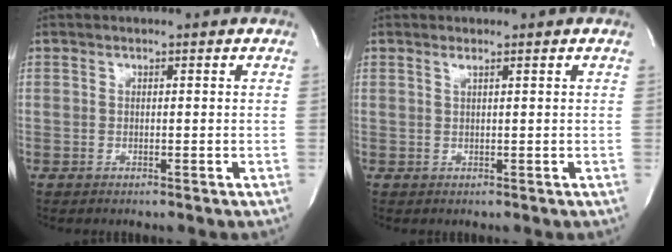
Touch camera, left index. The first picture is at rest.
{"total": 0.9, "force": [0.5, -0.3, 0.6], "torque": [-0.025, -0.003, 0.016]}